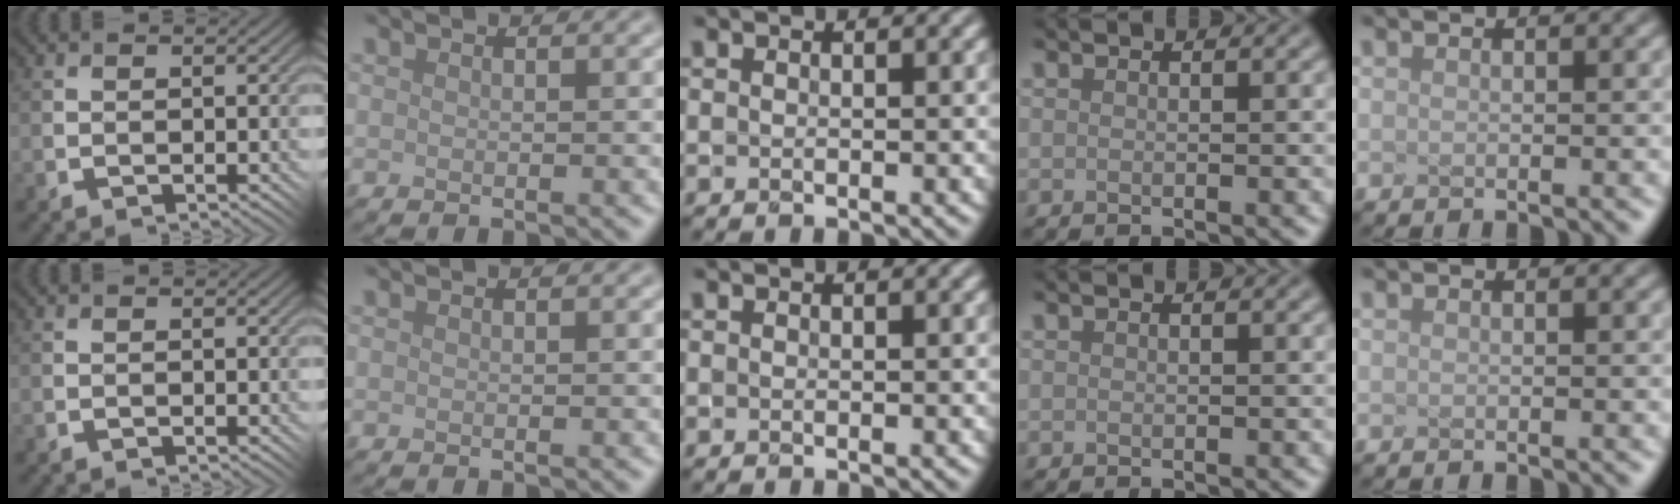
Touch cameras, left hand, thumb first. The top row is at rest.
{}